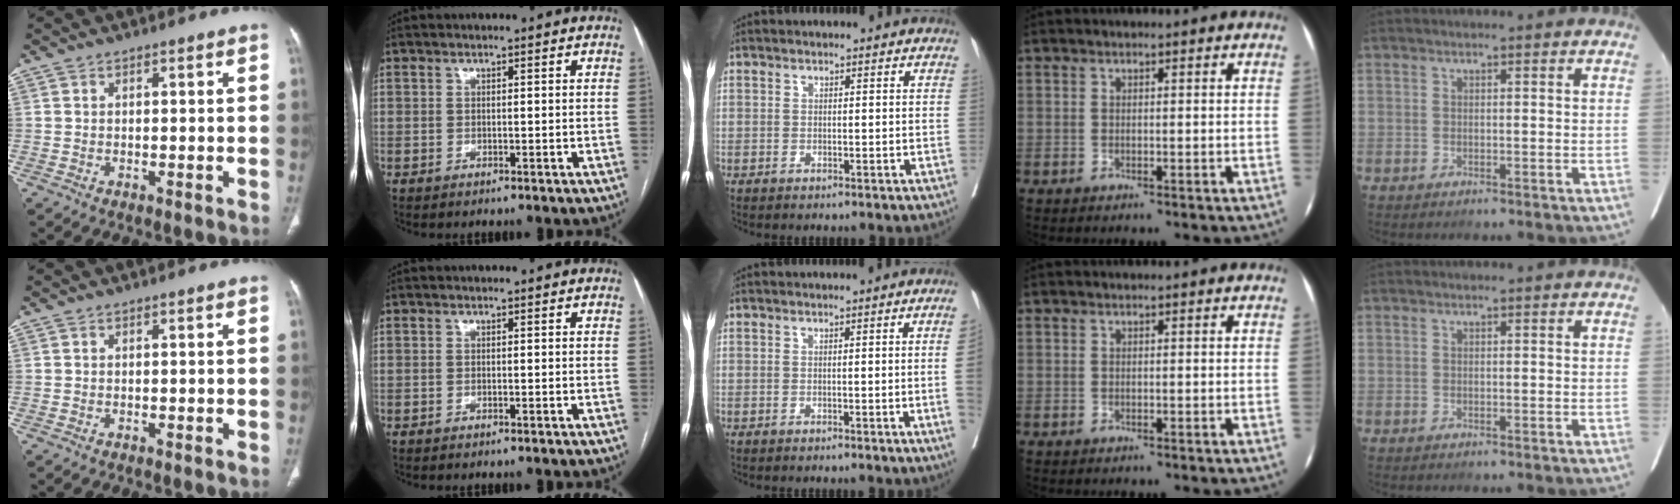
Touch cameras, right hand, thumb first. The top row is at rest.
{"middle": {"total": 3.2, "force": [-0.8, -0.8, 3.0], "torque": [-0.040, 0.001, -0.009]}}